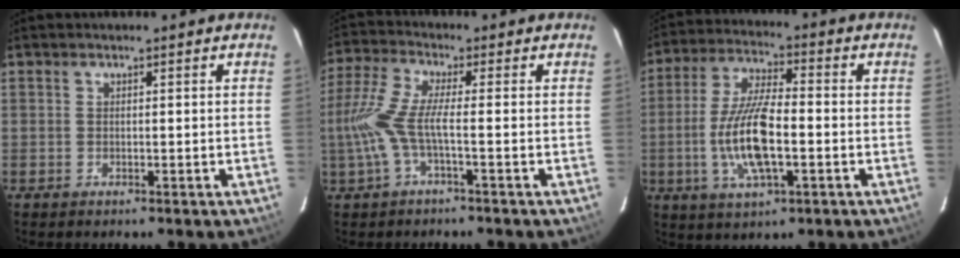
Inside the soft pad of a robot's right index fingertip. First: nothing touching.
{"total": 7.8, "force": [-2.1, 0.8, 7.5], "torque": [-0.181, 0.001, -0.039]}
{"total": 13.3, "force": [-2.9, 4.3, 12.2], "torque": [-0.252, -0.003, -0.055]}